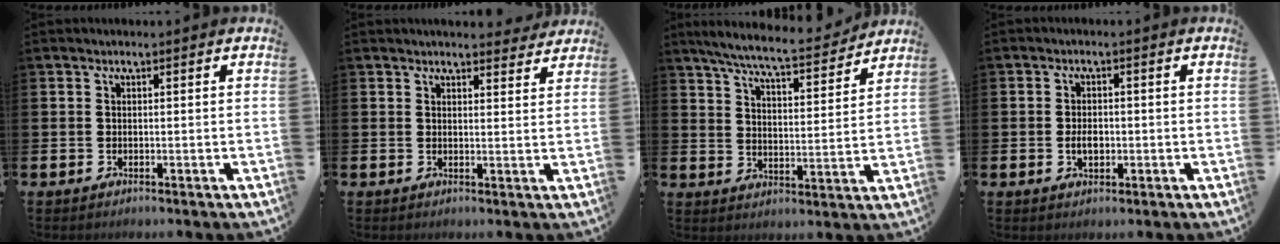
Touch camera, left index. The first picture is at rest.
{"total": 3.1, "force": [3.1, 0.4, 0.1], "torque": [-0.001, -0.018, 0.055]}
{"total": 7.6, "force": [7.0, 0.6, 2.8], "torque": [-0.077, -0.045, 0.118]}
{"total": 2.5, "force": [-0.3, 1.6, 1.9], "torque": [-0.018, -0.003, -0.010]}